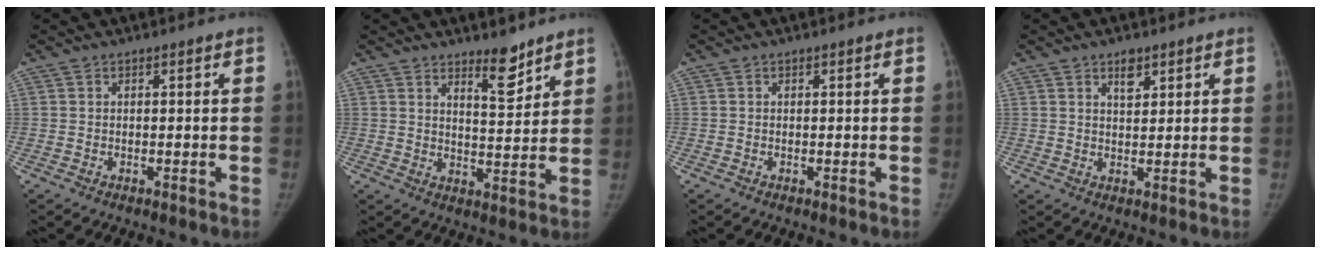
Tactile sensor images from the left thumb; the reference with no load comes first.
{"total": 6.0, "force": [4.7, 1.8, 3.3], "torque": [-0.032, -0.043, 0.074]}
{"total": 0.0}
{"total": 3.2, "force": [2.1, 1.7, 1.9], "torque": [-0.017, -0.013, 0.035]}